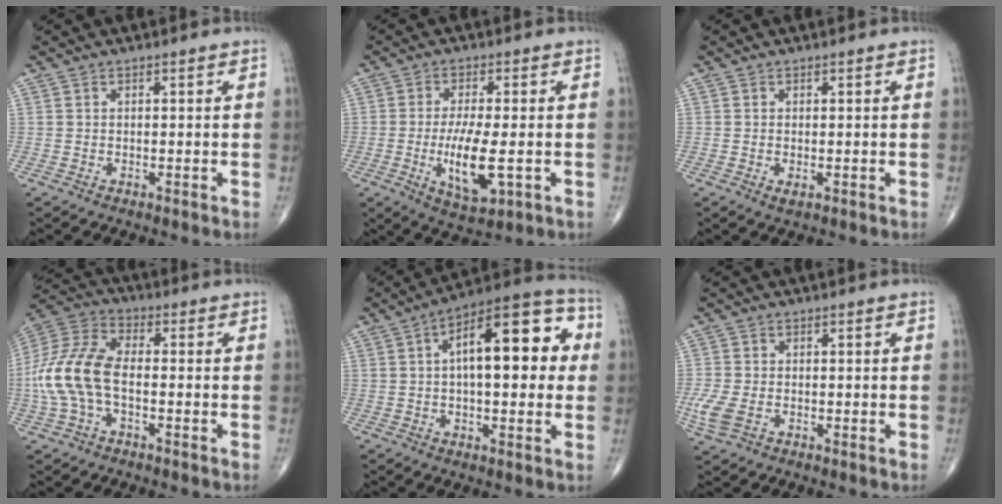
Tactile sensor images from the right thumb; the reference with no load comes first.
{"total": 10.0, "force": [-1.9, 3.2, 9.2], "torque": [-0.168, -0.014, -0.026]}
{"total": 1.0, "force": [-0.3, 0.5, 0.9], "torque": [-0.013, -0.003, -0.003]}
{"total": 14.1, "force": [-2.1, 7.7, 11.6], "torque": [-0.260, 0.034, -0.044]}
{"total": 19.0, "force": [3.3, 8.0, 16.9], "torque": [-0.218, 0.030, 0.037]}
{"total": 4.8, "force": [-1.4, 3.0, 3.5], "torque": [-0.094, -0.003, -0.026]}